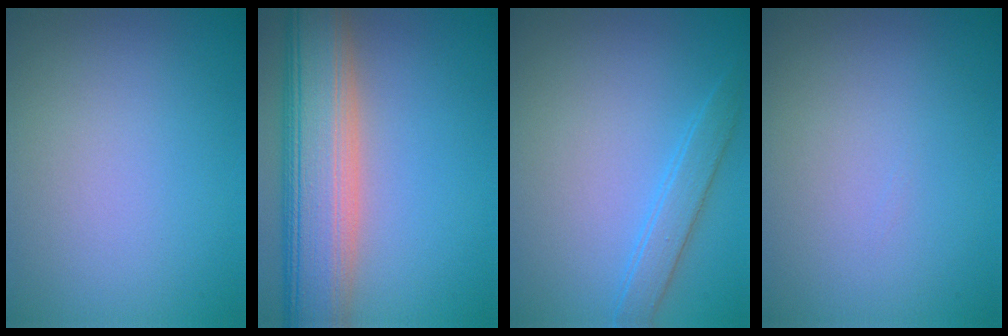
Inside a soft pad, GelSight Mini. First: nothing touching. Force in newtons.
{"total": 10.2, "press": 10.2, "slide": 1.1}
{"total": 2.2, "press": 2.2, "slide": 0.1}
{"total": 0.0}